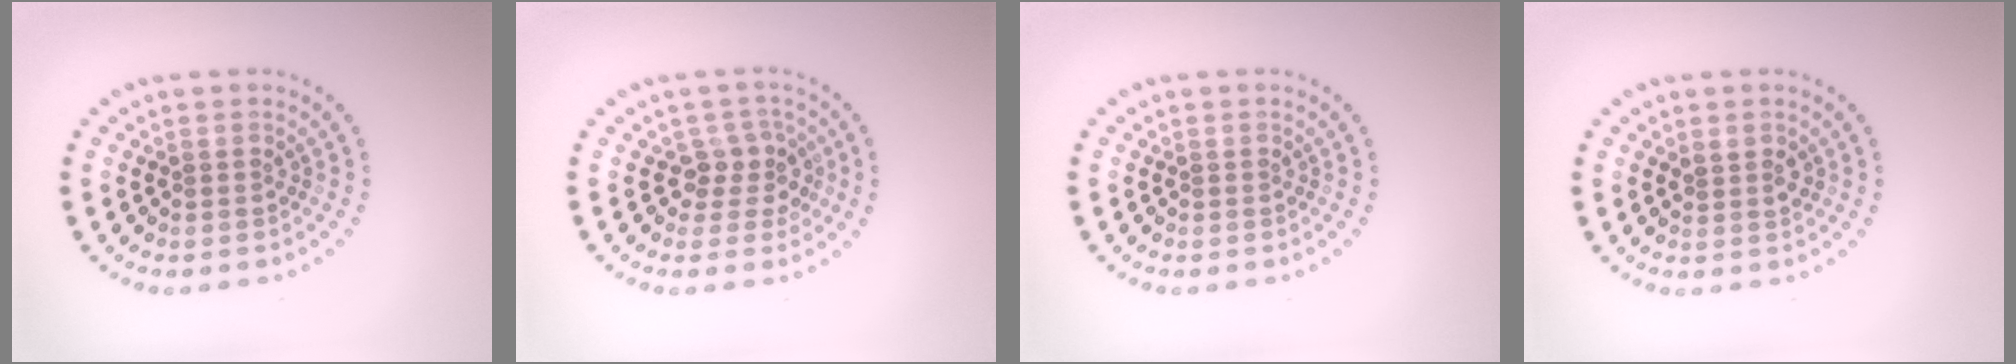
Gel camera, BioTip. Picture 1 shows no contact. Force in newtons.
{"total": 2.7, "press": 2.1, "slide": 1.6}
{"total": 0.0}
{"total": 1.2, "press": 1.1, "slide": 0.5}